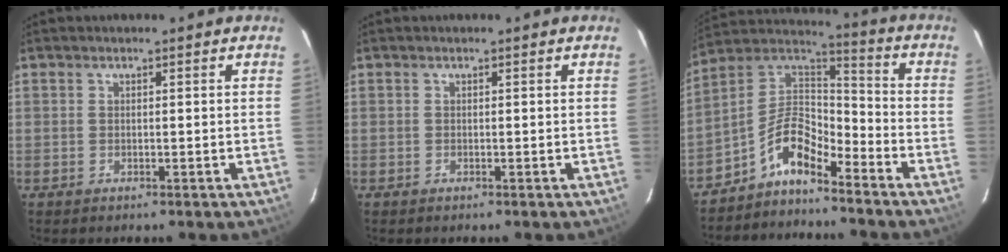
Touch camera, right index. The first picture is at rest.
{"total": 0.0}
{"total": 9.7, "force": [-6.7, 3.5, 6.0], "torque": [-0.134, 0.035, -0.139]}